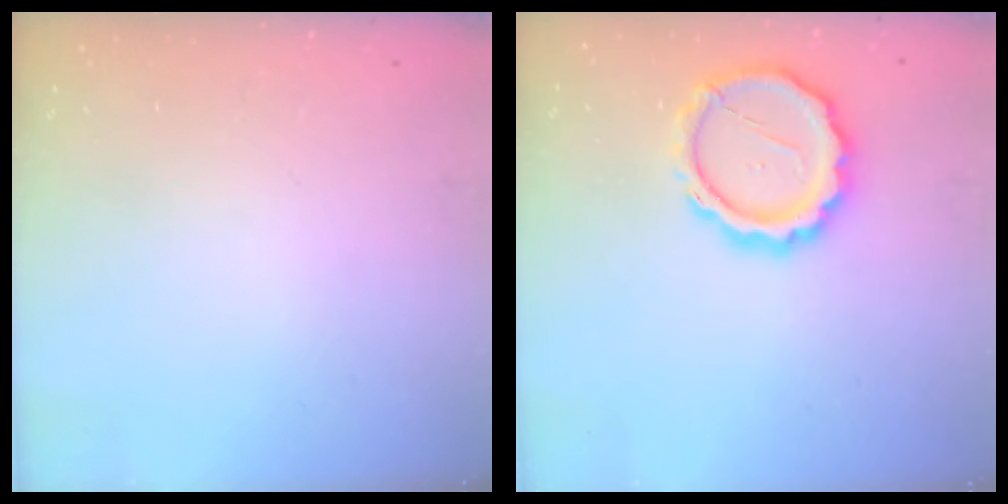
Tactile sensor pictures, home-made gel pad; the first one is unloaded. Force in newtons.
{"total": 14.5, "press": 14.3, "slide": 2.7}